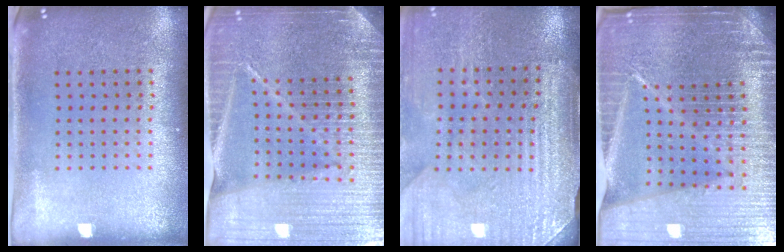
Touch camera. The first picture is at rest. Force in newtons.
{"total": 5.6, "press": 4.9, "slide": 2.7}
{"total": 3.4, "press": 3.3, "slide": 0.6}
{"total": 7.0, "press": 6.0, "slide": 3.6}